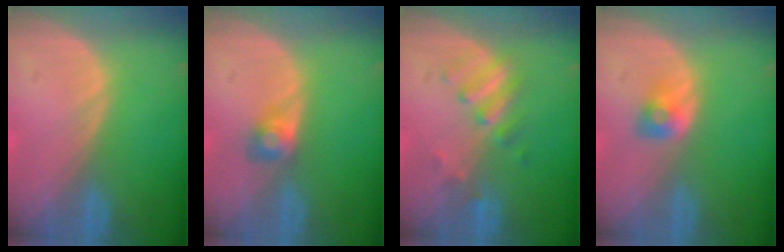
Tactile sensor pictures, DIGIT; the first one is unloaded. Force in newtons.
{"total": 2.4, "press": 2.4, "slide": 0.4}
{"total": 3.6, "press": 3.6, "slide": 0.5}
{"total": 2.5, "press": 2.3, "slide": 0.9}